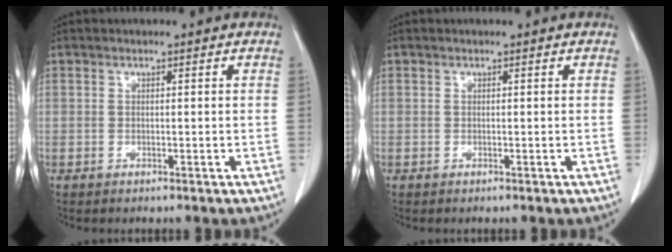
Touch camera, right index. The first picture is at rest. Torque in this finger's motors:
{"motor_torque": [0.00, 0.00, 0.00, 0.00]}